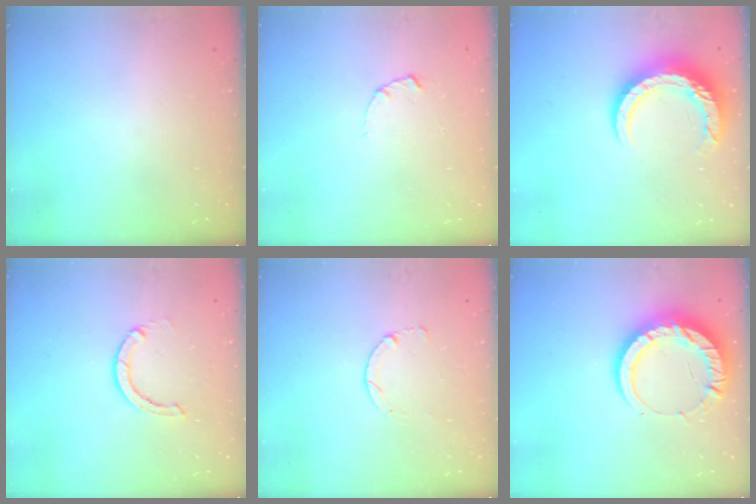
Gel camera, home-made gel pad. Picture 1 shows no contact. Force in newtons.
{"total": 1.7, "press": 1.6, "slide": 0.3}
{"total": 12.0, "press": 11.9, "slide": 1.2}
{"total": 3.7, "press": 3.7, "slide": 0.3}
{"total": 0.0}
{"total": 14.4, "press": 14.4, "slide": 1.3}